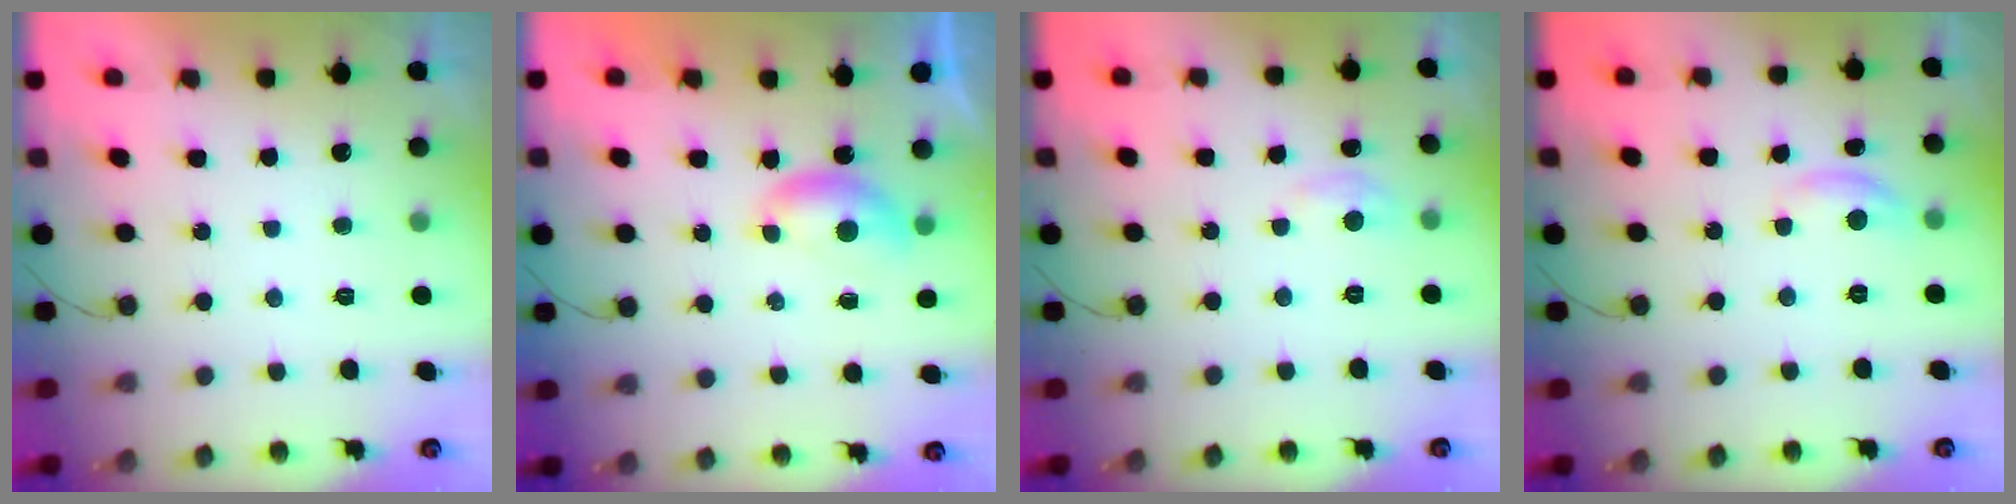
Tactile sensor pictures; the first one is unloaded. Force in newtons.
{"total": 4.7, "press": 4.7, "slide": 0.5}
{"total": 4.4, "press": 4.3, "slide": 0.6}
{"total": 5.5, "press": 5.5, "slide": 0.3}